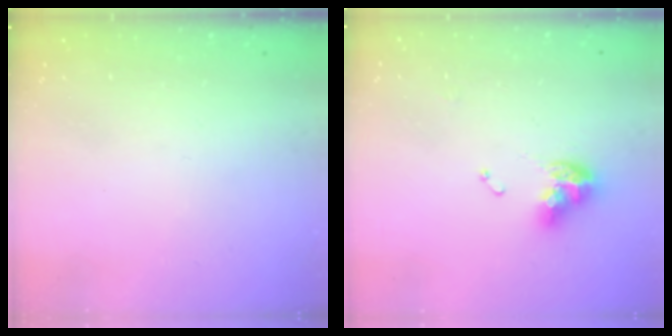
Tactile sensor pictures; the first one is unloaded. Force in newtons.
{"total": 12.7, "press": 12.6, "slide": 1.3}